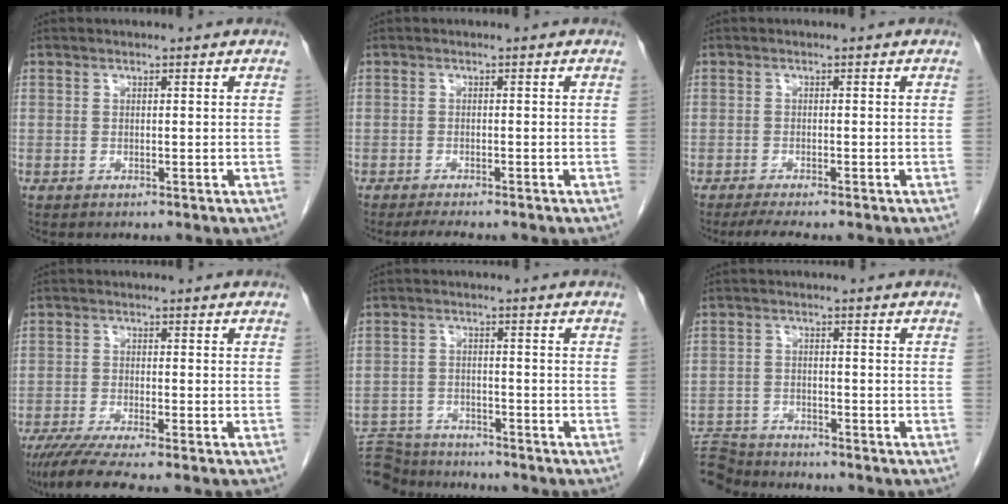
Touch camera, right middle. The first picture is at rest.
{"total": 4.3, "force": [-3.6, 0.5, 2.2], "torque": [-0.030, -0.009, -0.051]}
{"total": 4.7, "force": [-3.9, 0.3, 2.7], "torque": [-0.038, -0.011, -0.059]}
{"total": 7.5, "force": [-6.1, -0.2, 4.4], "torque": [-0.064, -0.019, -0.100]}
{"total": 9.6, "force": [-9.2, 2.6, 1.2], "torque": [-0.028, 0.007, -0.147]}
{"total": 7.2, "force": [-7.2, 1.1, 0.0], "torque": [-0.003, 0.000, -0.131]}